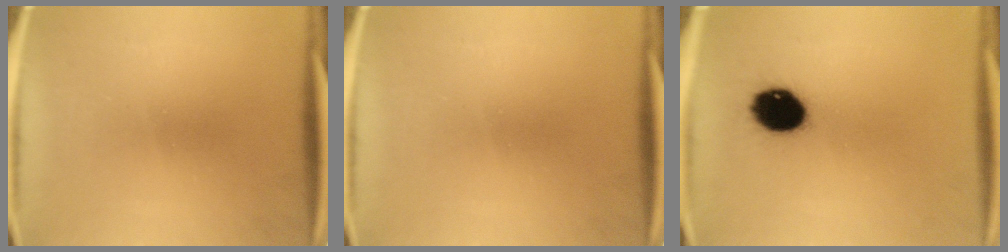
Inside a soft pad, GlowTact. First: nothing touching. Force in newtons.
{"total": 0.0}
{"total": 11.3}